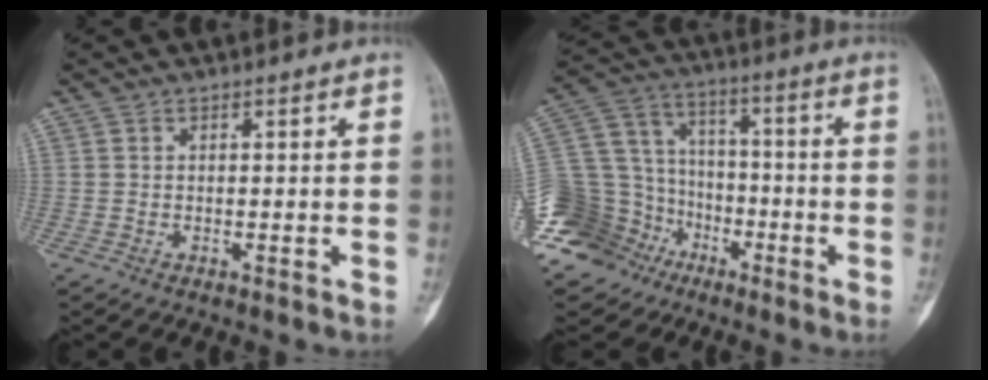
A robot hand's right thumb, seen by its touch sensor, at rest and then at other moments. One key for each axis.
{"total": 21.0, "fx": -10.9, "fy": 16.2, "fz": 7.7, "tx": -0.165, "ty": 0.080, "tz": -0.189}